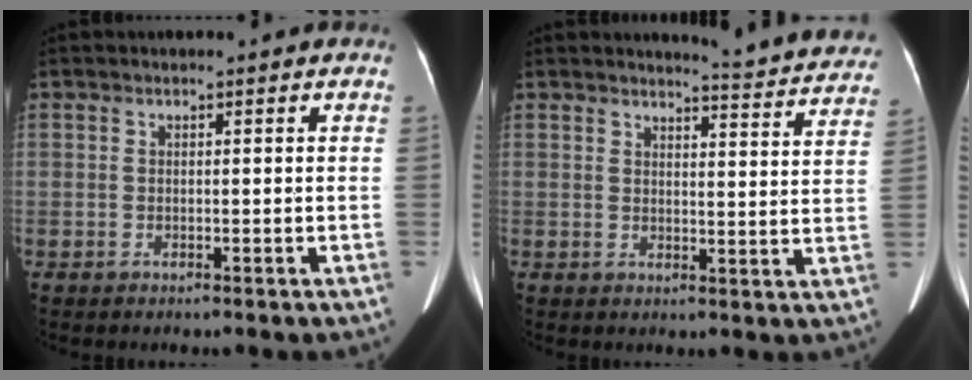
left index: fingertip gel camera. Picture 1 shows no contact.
{"total": 10.9, "force": [10.7, 0.5, 2.0], "torque": [-0.012, -0.049, 0.103]}